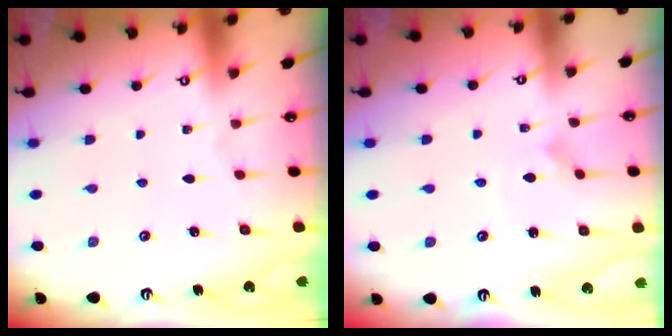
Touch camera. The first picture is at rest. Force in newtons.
{"total": 2.5, "press": 2.5, "slide": 0.1}